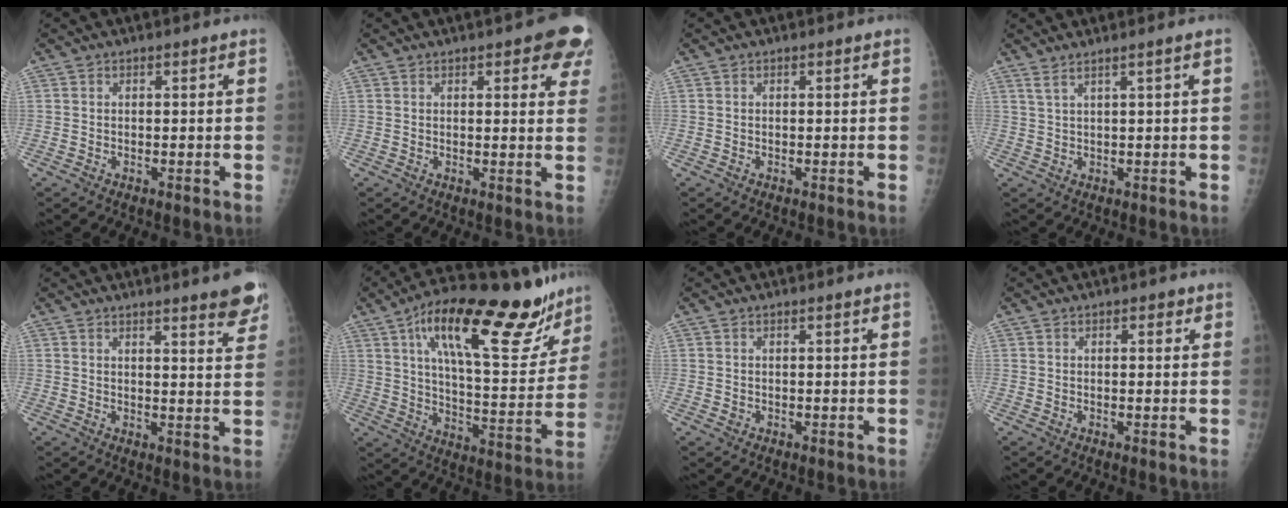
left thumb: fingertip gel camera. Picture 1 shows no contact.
{"total": 8.5, "force": [4.6, 2.8, 6.6], "torque": [-0.044, -0.010, 0.046]}
{"total": 0.0}
{"total": 2.3, "force": [1.5, -0.6, 1.7], "torque": [-0.042, -0.011, 0.037]}
{"total": 6.8, "force": [4.8, 0.7, 4.7], "torque": [-0.046, -0.026, 0.056]}
{"total": 27.0, "force": [16.4, 9.2, 19.5], "torque": [-0.252, -0.038, 0.255]}
{"total": 0.8, "force": [0.3, 0.3, 0.7], "torque": [-0.008, 0.005, 0.008]}
{"total": 1.5, "force": [0.7, 0.7, 1.1], "torque": [-0.011, 0.000, 0.008]}